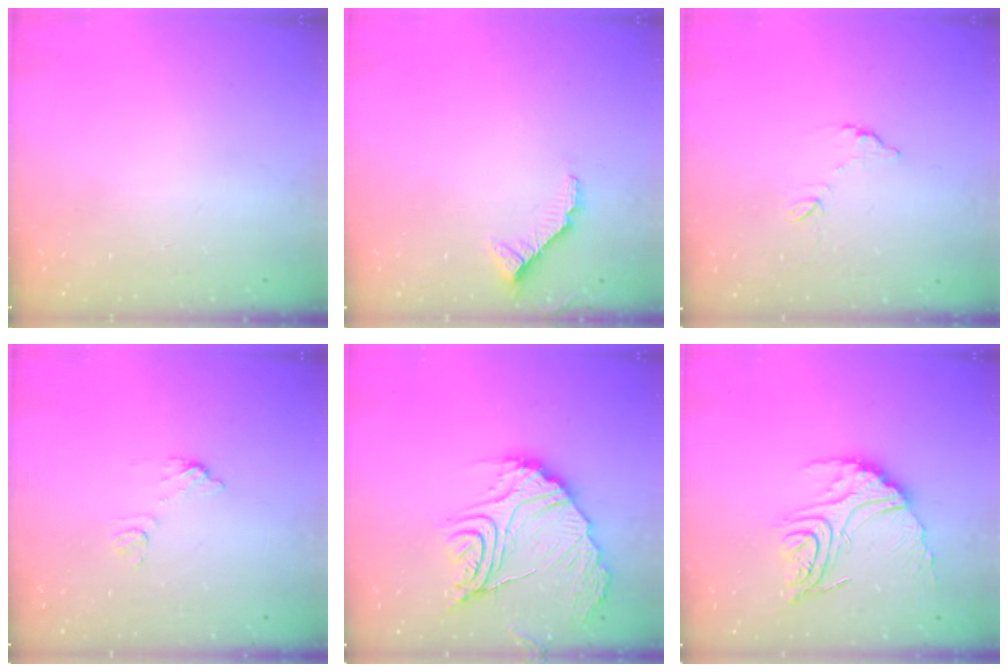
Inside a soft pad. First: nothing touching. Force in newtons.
{"total": 5.4, "press": 5.4, "slide": 0.2}
{"total": 6.2, "press": 6.2, "slide": 0.4}
{"total": 6.9, "press": 6.8, "slide": 0.5}
{"total": 18.5, "press": 18.4, "slide": 1.9}
{"total": 17.3, "press": 17.2, "slide": 1.4}